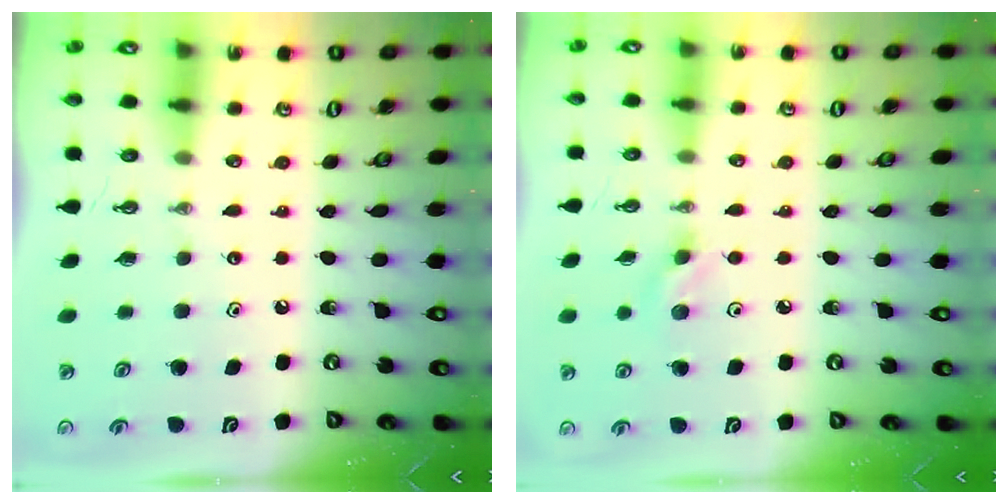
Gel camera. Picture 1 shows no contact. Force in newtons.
{"total": 7.0, "press": 6.4, "slide": 2.7}